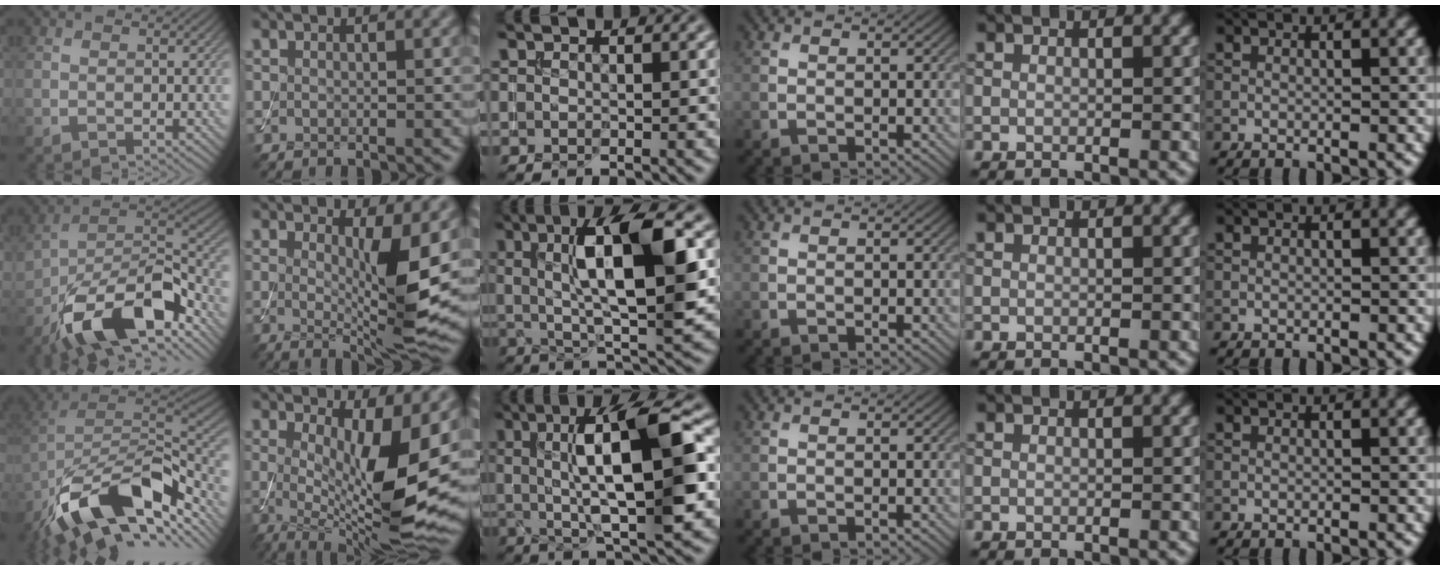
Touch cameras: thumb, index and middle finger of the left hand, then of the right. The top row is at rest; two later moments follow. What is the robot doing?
{"motion": "assemble", "object": "toy tower of hanoi"}